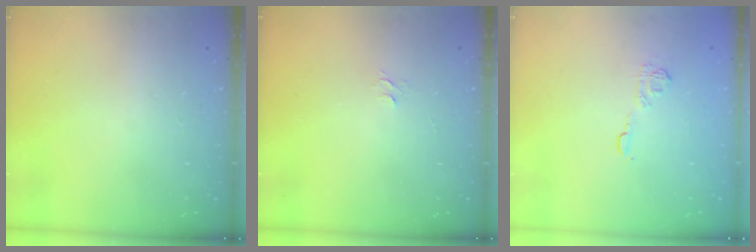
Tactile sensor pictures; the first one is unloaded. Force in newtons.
{"total": 3.7, "press": 3.7, "slide": 0.4}
{"total": 5.2, "press": 4.9, "slide": 1.5}